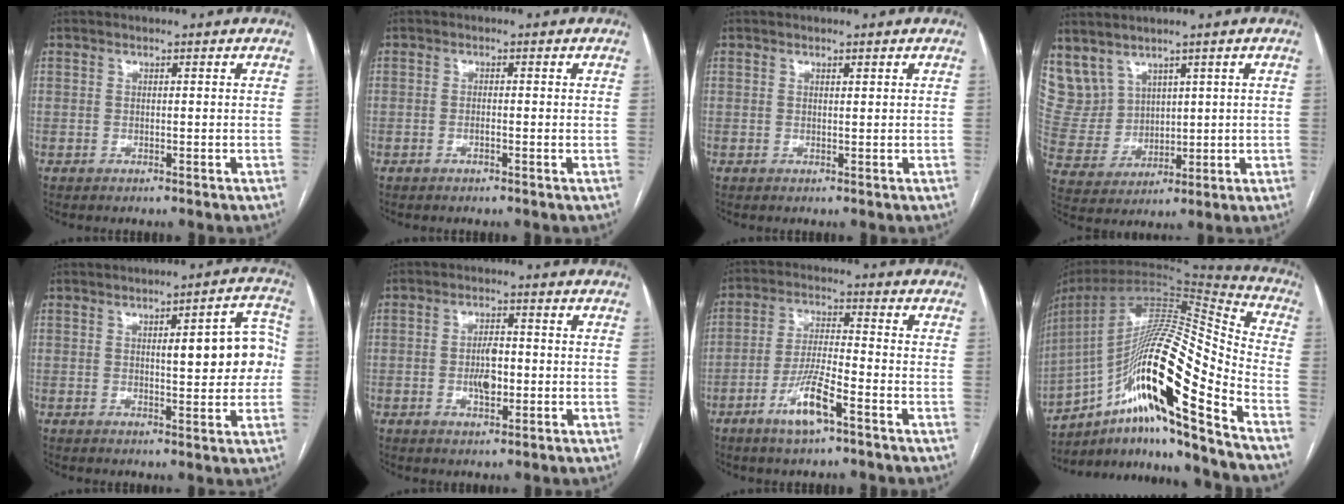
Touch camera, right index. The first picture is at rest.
{"total": 1.0, "force": [-0.3, 0.1, 1.0], "torque": [-0.016, 0.001, -0.005]}
{"total": 0.6, "force": [0.4, 0.1, 0.4], "torque": [-0.007, -0.002, 0.005]}
{"total": 9.5, "force": [6.1, 7.0, 2.2], "torque": [-0.069, 0.030, 0.151]}
{"total": 9.7, "force": [0.9, 2.6, 9.3], "torque": [-0.110, 0.024, 0.011]}
{"total": 4.4, "force": [-0.7, 1.9, 3.9], "torque": [-0.070, 0.001, -0.010]}
{"total": 8.1, "force": [-4.4, 1.0, 6.7], "torque": [-0.135, -0.007, -0.083]}
{"total": 25.4, "force": [-13.0, 2.1, 21.7], "torque": [-0.380, -0.002, -0.229]}